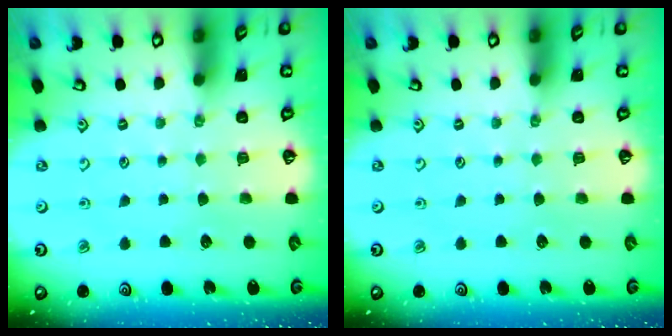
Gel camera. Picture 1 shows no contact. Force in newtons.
{"total": 0.0}